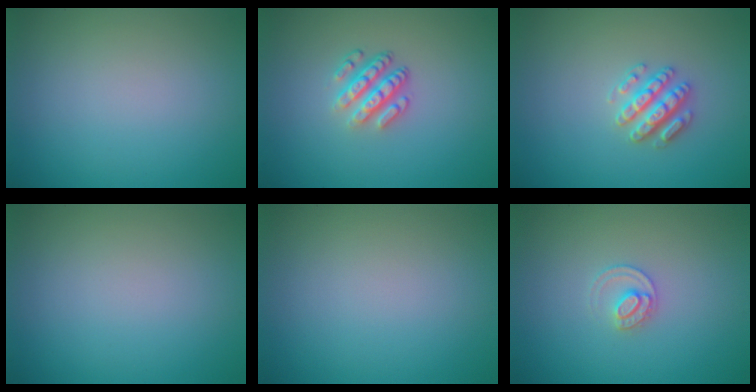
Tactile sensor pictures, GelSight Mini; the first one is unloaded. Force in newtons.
{"total": 3.6, "press": 2.6, "slide": 2.4}
{"total": 2.9, "press": 2.8, "slide": 0.6}
{"total": 0.0}
{"total": 0.0}
{"total": 1.7, "press": 1.7, "slide": 0.1}